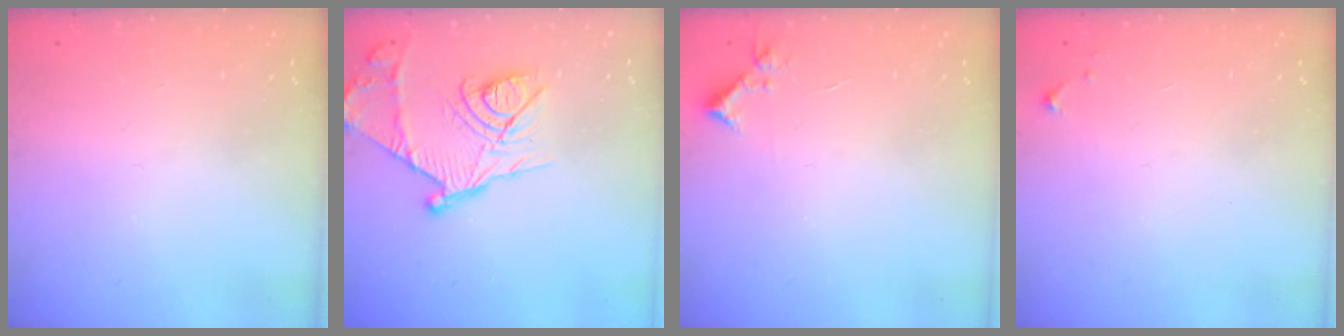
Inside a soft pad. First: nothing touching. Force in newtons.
{"total": 17.6, "press": 17.6, "slide": 1.2}
{"total": 4.4, "press": 4.4, "slide": 0.5}
{"total": 4.3, "press": 4.3, "slide": 0.7}